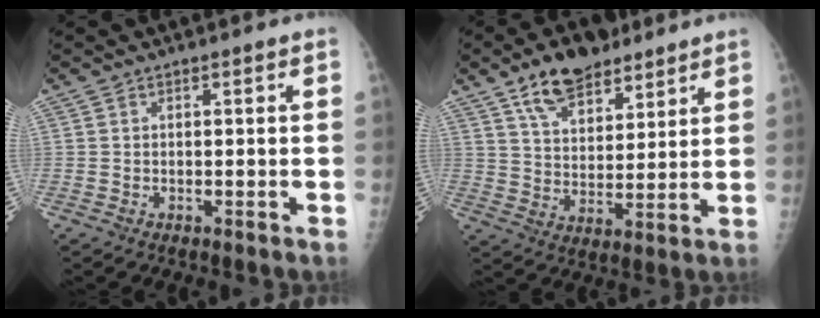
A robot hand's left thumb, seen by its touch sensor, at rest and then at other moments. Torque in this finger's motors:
{"motor_torque": [0.82, 0.11, 0.76, -0.41, 0.09]}